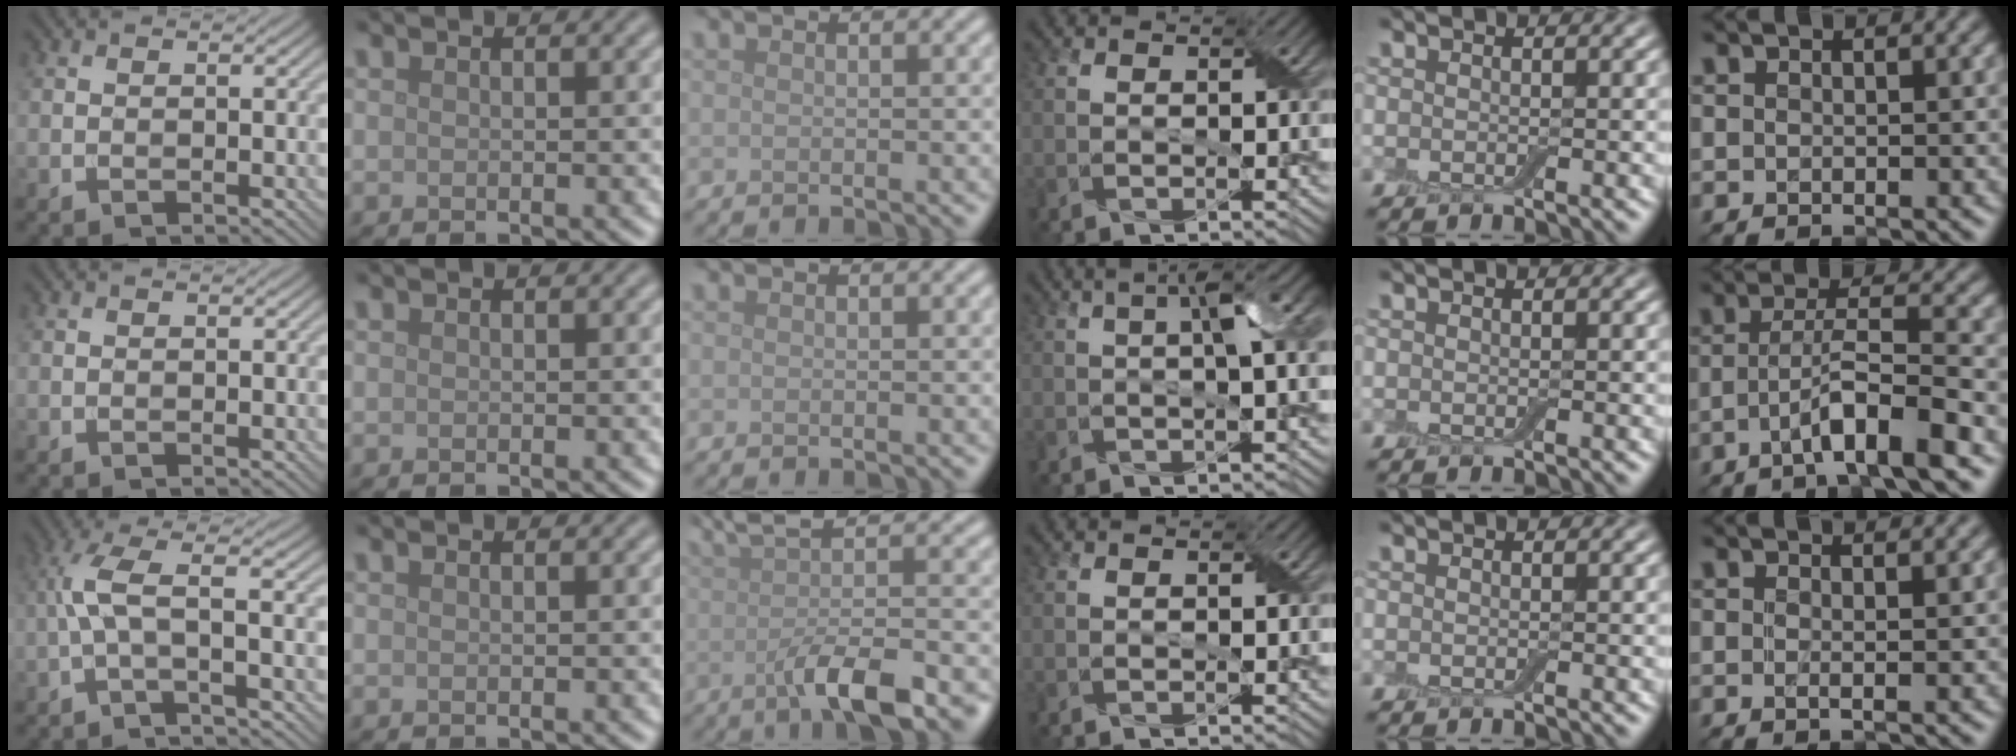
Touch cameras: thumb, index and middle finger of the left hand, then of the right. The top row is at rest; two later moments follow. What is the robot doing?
{"motion": "peel", "object": "aluminum foil"}